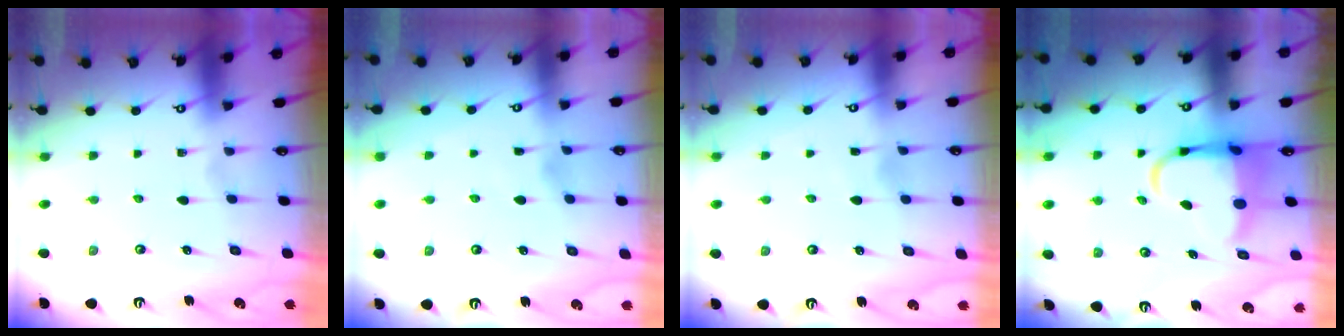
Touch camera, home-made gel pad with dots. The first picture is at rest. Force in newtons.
{"total": 2.2, "press": 2.2, "slide": 0.3}
{"total": 3.2, "press": 3.2, "slide": 0.4}
{"total": 8.1, "press": 7.9, "slide": 1.6}